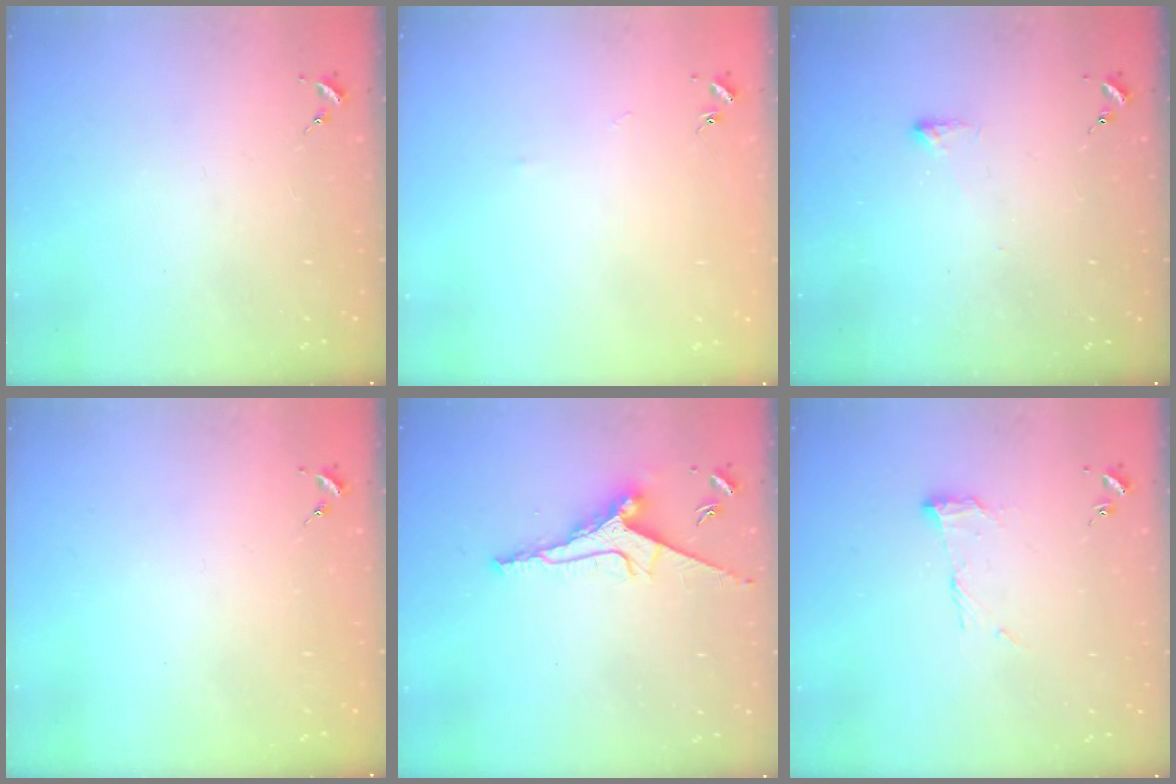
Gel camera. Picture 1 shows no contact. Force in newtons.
{"total": 2.5, "press": 2.5, "slide": 0.4}
{"total": 2.7, "press": 2.6, "slide": 0.5}
{"total": 0.0}
{"total": 9.9, "press": 9.9, "slide": 0.4}
{"total": 9.4, "press": 9.4, "slide": 0.2}